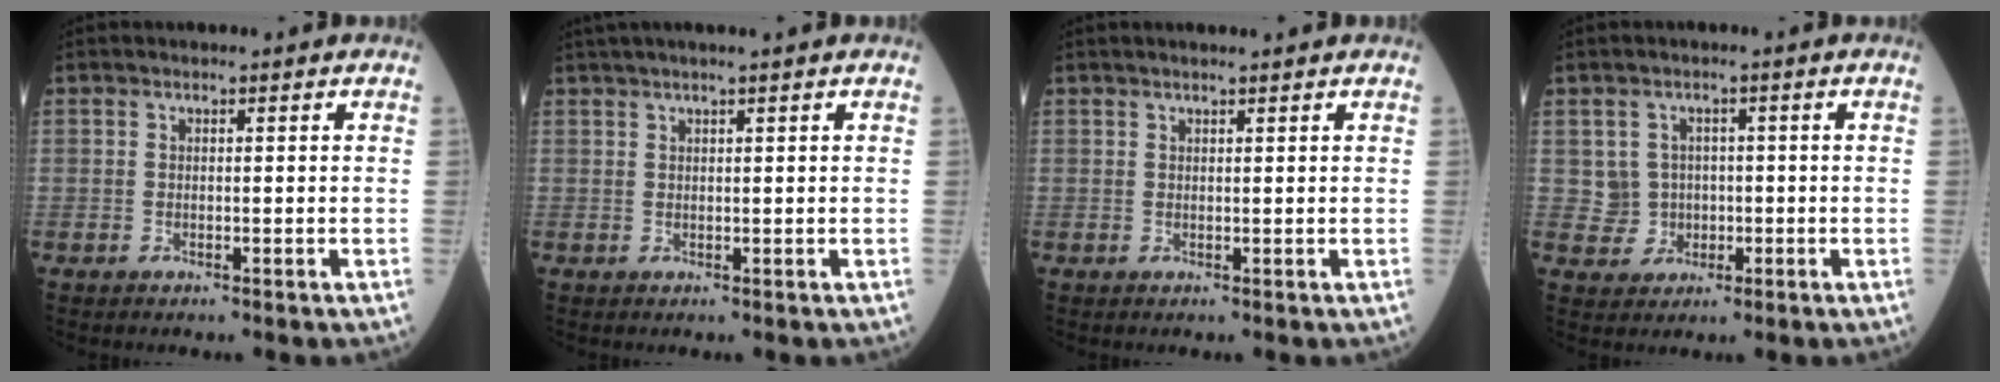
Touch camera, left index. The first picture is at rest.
{"total": 3.6, "force": [2.8, -0.9, 2.1], "torque": [-0.032, 0.021, 0.053]}
{"total": 2.7, "force": [2.4, -0.2, 1.3], "torque": [-0.012, 0.018, 0.037]}
{"total": 3.7, "force": [-0.1, 3.7, 0.4], "torque": [-0.002, 0.011, 0.003]}